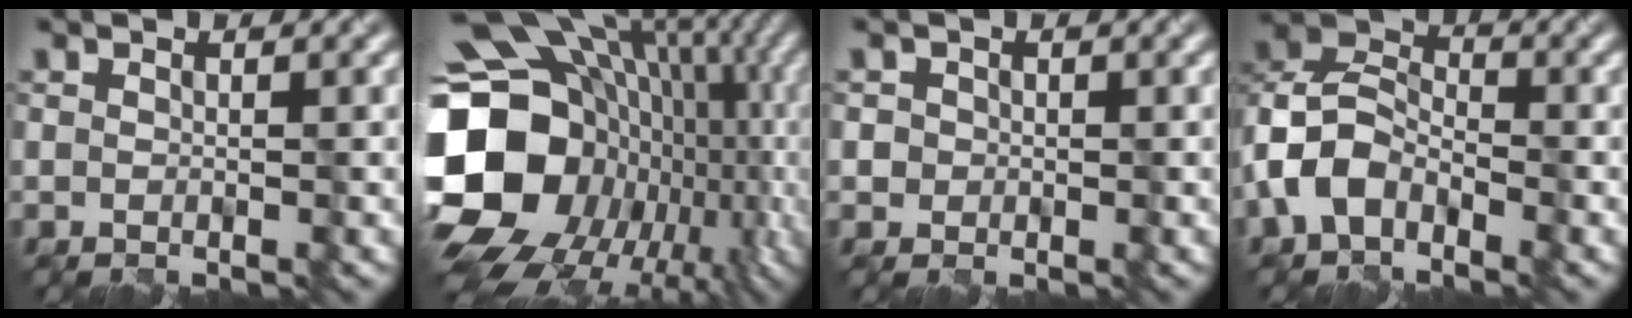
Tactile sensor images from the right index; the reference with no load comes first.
{"total": 18.9, "force": [-1.7, 15.0, 11.4], "torque": [-0.208, 0.010, -0.015]}
{"total": 1.8, "force": [0.3, 1.7, 0.6], "torque": [-0.008, 0.005, 0.010]}
{"total": 5.9, "force": [-2.8, 3.9, 3.4], "torque": [-0.078, 0.013, -0.070]}